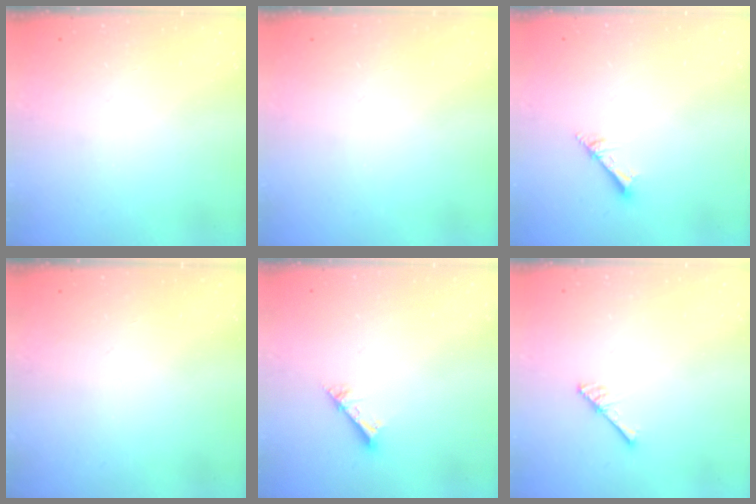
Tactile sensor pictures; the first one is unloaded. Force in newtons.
{"total": 0.0}
{"total": 3.1, "press": 3.1, "slide": 0.0}
{"total": 0.0}
{"total": 2.6, "press": 2.6, "slide": 0.2}
{"total": 3.0, "press": 3.0, "slide": 0.3}